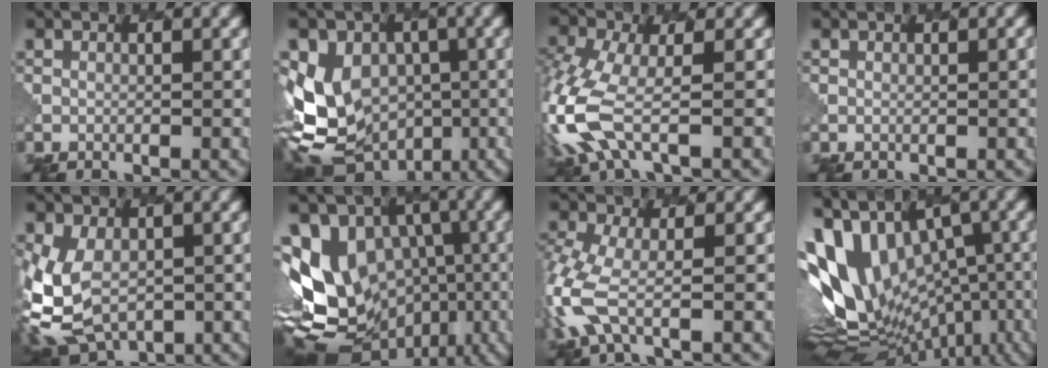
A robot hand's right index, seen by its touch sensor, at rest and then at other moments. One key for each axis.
{"total": 11.9, "fx": -3.4, "fy": 9.8, "fz": 5.8, "tx": -0.112, "ty": -0.001, "tz": -0.037}
{"total": 6.3, "fx": -2.7, "fy": 2.2, "fz": 5.2, "tx": -0.155, "ty": -0.005, "tz": -0.060}
{"total": 0.9, "fx": 0.2, "fy": 0.3, "fz": 0.8, "tx": -0.002, "ty": 0.003, "tz": 0.008}
{"total": 7.6, "fx": -2.2, "fy": 5.3, "fz": 5.0, "tx": -0.121, "ty": -0.019, "tz": -0.033}
{"total": 12.5, "fx": -2.6, "fy": 10.0, "fz": 7.1, "tx": -0.147, "ty": 0.005, "tz": -0.024}
{"total": 4.7, "fx": -2.0, "fy": 1.5, "fz": 3.9, "tx": -0.116, "ty": -0.007, "tz": -0.048}
{"total": 14.1, "fx": 1.0, "fy": 8.6, "fz": 11.1, "tx": -0.208, "ty": 0.009, "tz": 0.053}